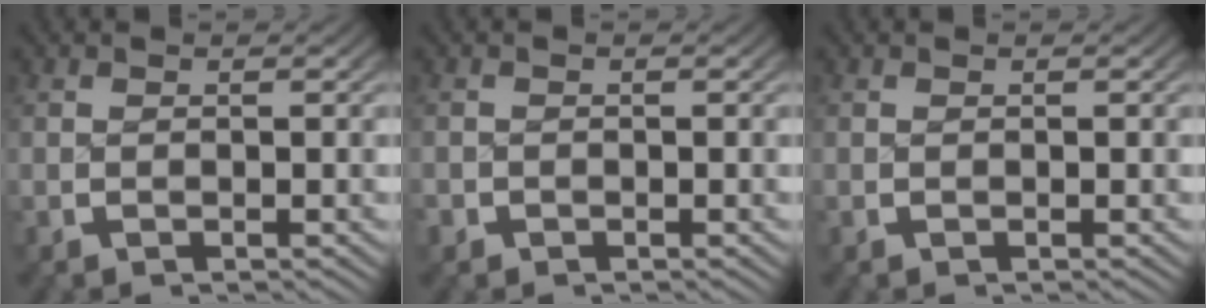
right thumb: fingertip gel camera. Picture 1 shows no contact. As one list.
[{"total": 0.9, "force": [-0.6, 0.6, 0.0], "torque": [-0.003, -0.005, -0.010]}, {"total": 0.0}]